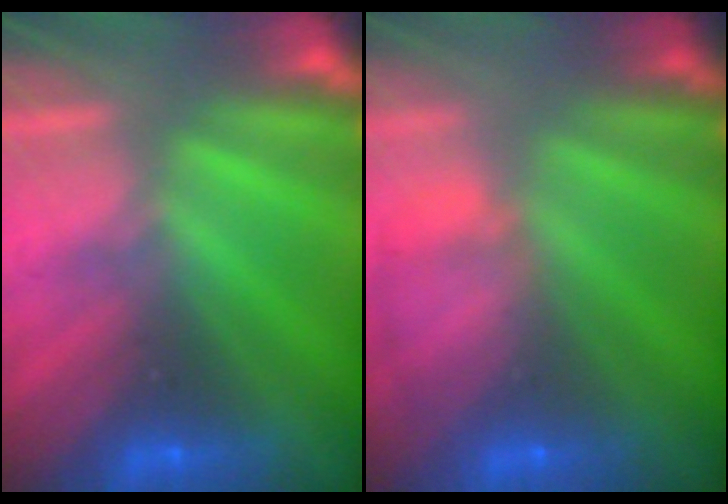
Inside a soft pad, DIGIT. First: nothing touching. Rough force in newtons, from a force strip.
{"total": 8.7}